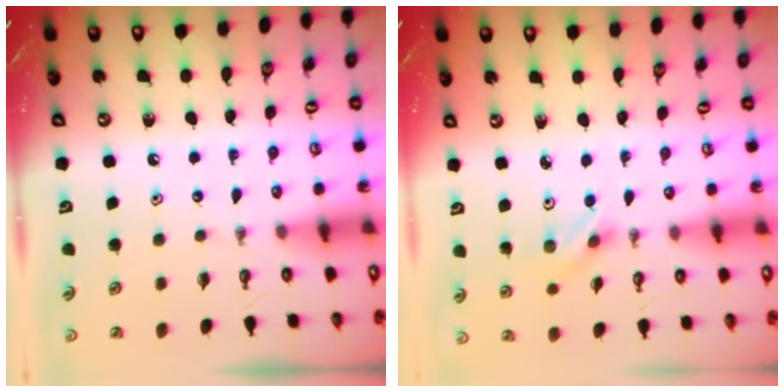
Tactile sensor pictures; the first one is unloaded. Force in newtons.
{"total": 2.2, "press": 2.1, "slide": 0.6}